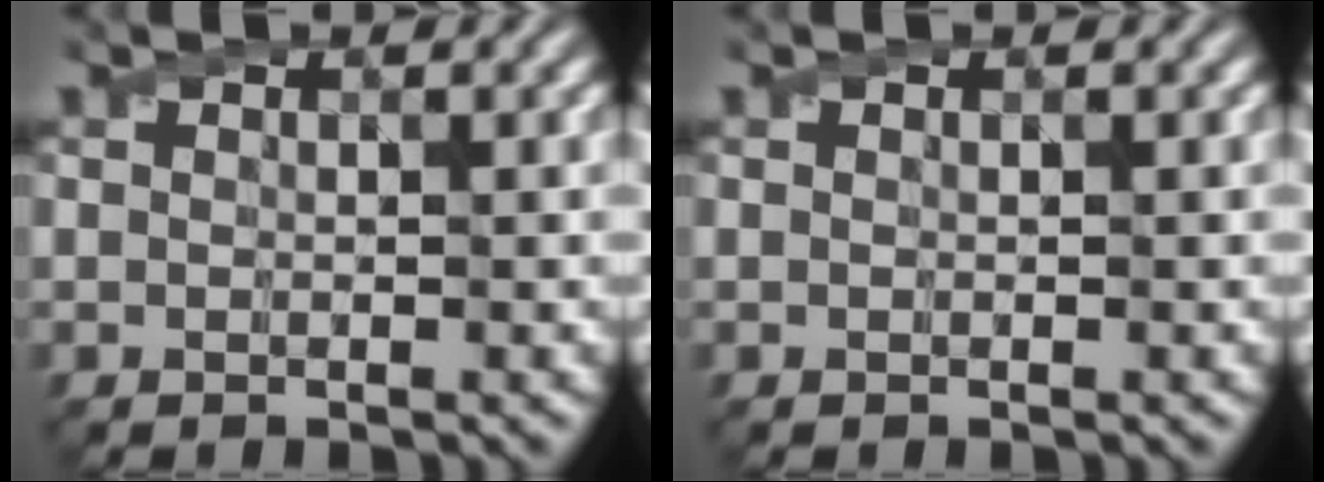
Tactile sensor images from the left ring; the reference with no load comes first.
{"total": 0.0}